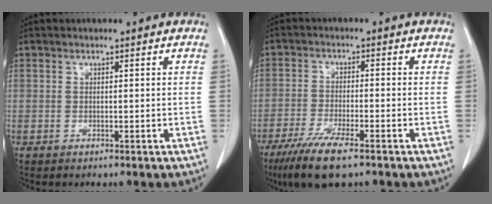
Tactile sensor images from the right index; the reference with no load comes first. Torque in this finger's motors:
{"motor_torque": [0.77, -0.82, 0.37, 0.13]}